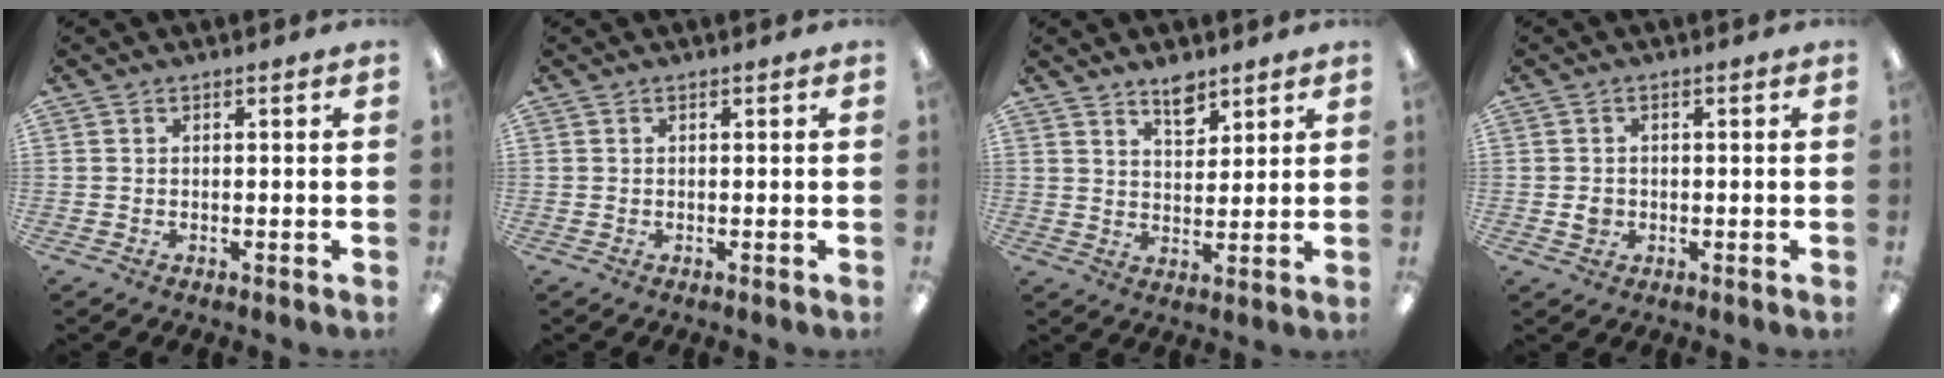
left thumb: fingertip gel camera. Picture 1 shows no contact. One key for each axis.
{"total": 0.0}
{"total": 6.2, "fx": 4.9, "fy": 2.9, "fz": 2.6, "tx": -0.023, "ty": -0.033, "tz": 0.083}
{"total": 2.4, "fx": -0.2, "fy": 2.2, "fz": 1.0, "tx": -0.010, "ty": 0.002, "tz": -0.006}